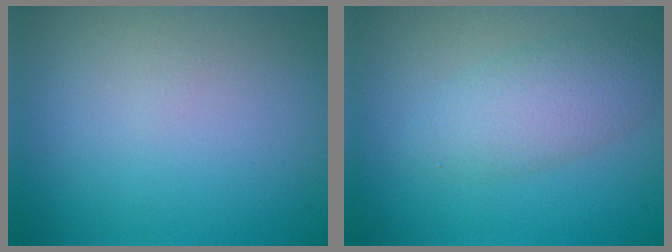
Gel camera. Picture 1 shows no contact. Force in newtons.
{"total": 3.7, "press": 3.7, "slide": 0.1}